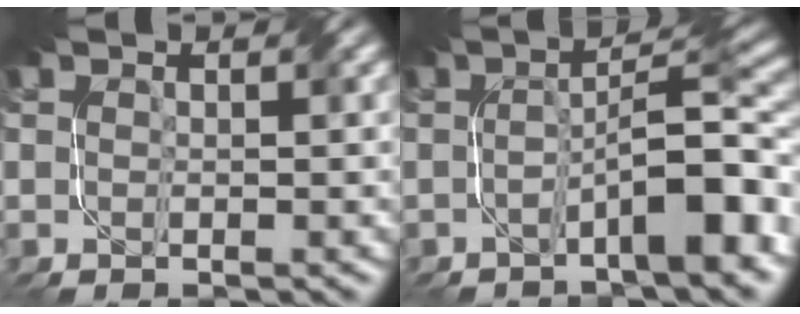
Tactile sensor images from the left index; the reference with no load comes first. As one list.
[{"total": 7.4, "force": [-2.5, 1.4, 6.8], "torque": [-0.093, 0.021, -0.049]}]